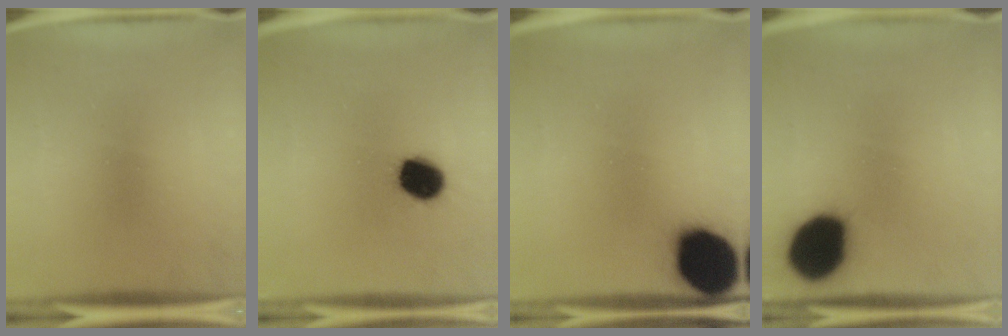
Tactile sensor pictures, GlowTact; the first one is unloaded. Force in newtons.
{"total": 10.5}
{"total": 19.6}
{"total": 19.3}